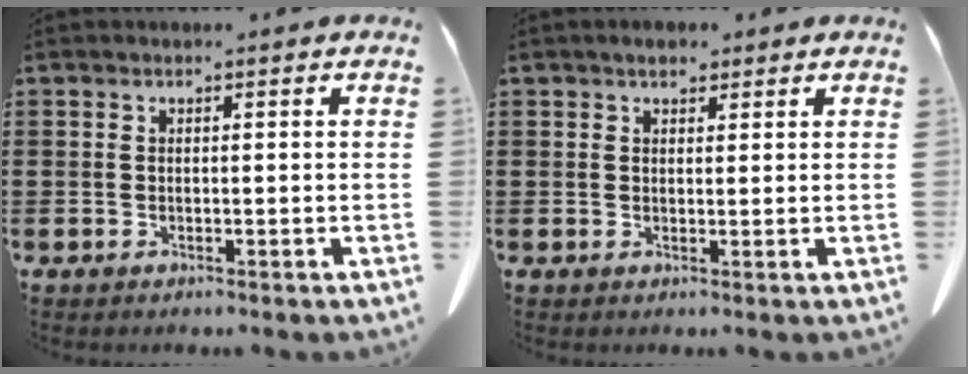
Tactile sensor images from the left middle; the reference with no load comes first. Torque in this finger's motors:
{"motor_torque": [0.09, -0.03, 0.02, 0.01]}